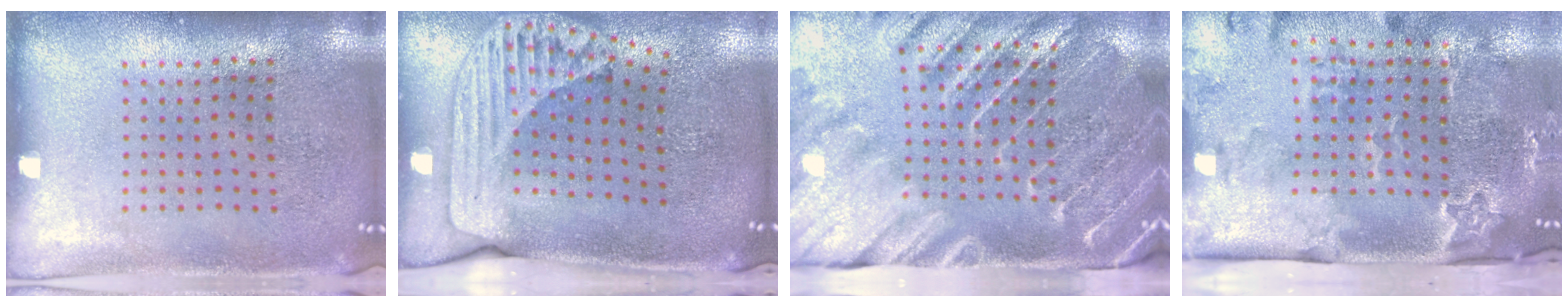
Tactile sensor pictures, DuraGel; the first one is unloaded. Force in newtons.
{"total": 2.4, "press": 1.7, "slide": 1.6}
{"total": 4.0, "press": 3.3, "slide": 2.3}
{"total": 3.4, "press": 2.4, "slide": 2.5}